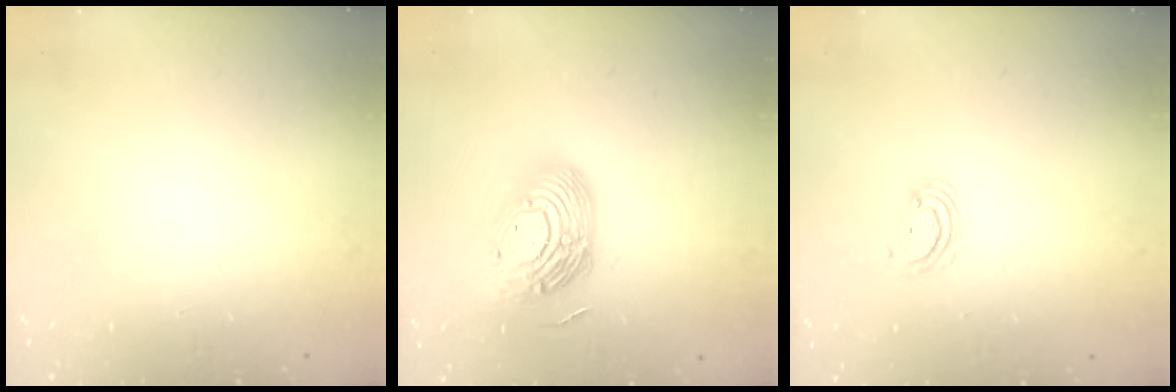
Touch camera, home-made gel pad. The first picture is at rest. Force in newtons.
{"total": 17.9, "press": 17.9, "slide": 1.2}
{"total": 4.1, "press": 4.1, "slide": 0.4}